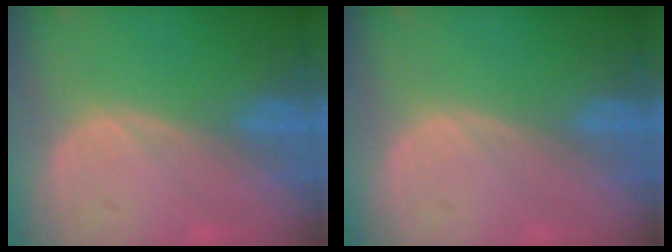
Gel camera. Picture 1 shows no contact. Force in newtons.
{"total": 0.0}